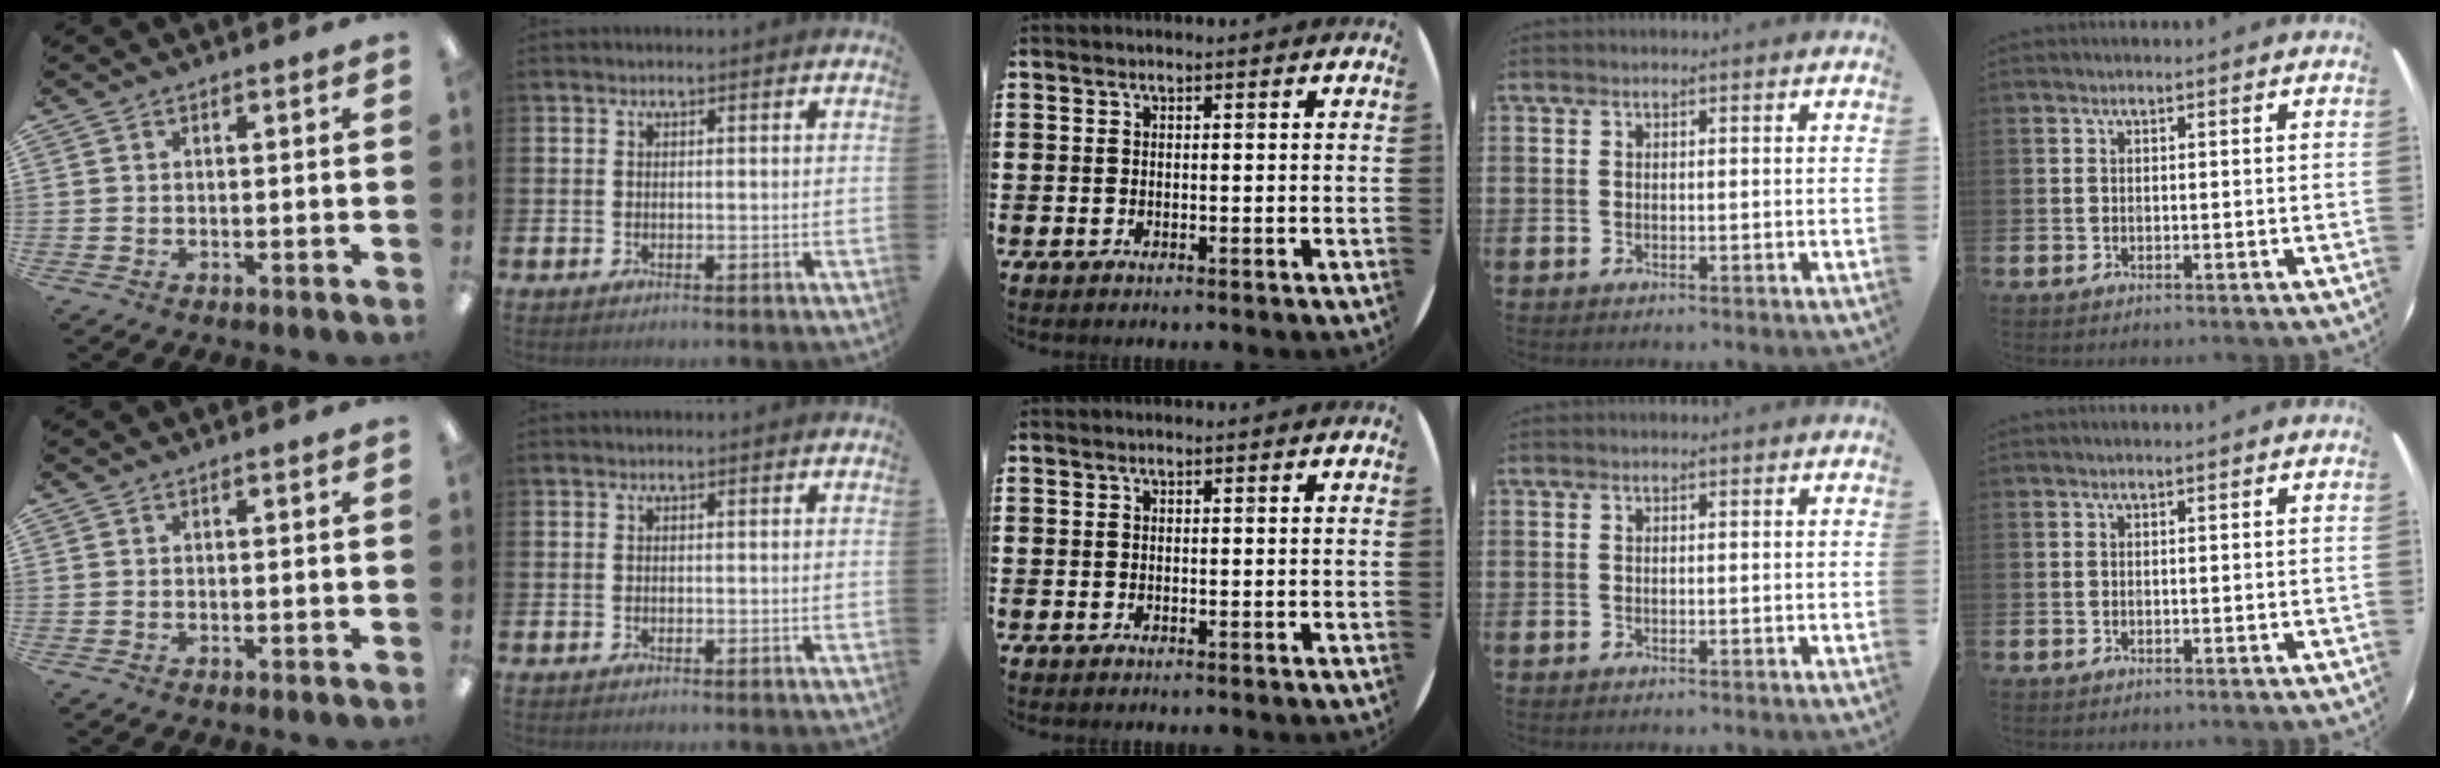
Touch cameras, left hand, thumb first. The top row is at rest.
{}